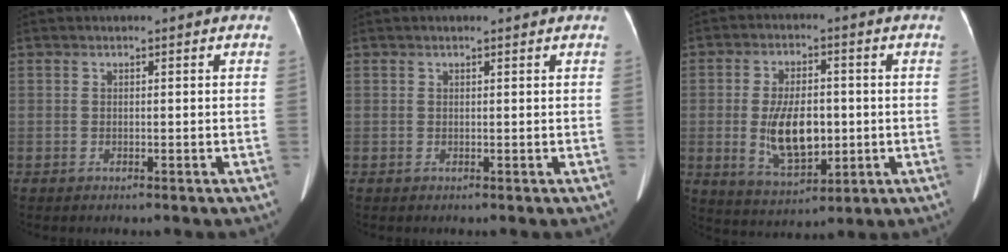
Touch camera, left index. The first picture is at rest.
{"total": 1.1, "force": [0.9, 0.1, 0.5], "torque": [-0.012, 0.012, 0.015]}
{"total": 10.0, "force": [-0.9, 4.8, 8.7], "torque": [-0.171, -0.002, -0.004]}